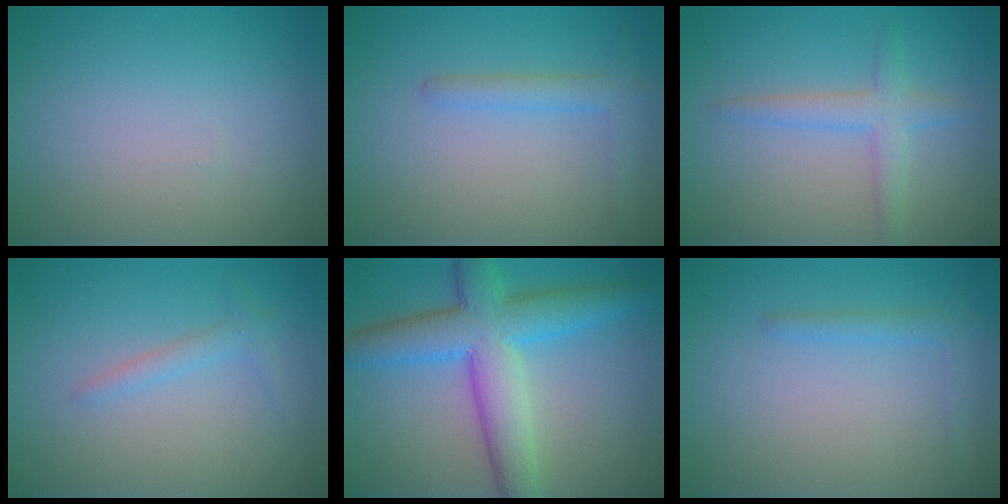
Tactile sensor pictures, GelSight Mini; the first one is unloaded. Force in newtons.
{"total": 2.0, "press": 2.0, "slide": 0.2}
{"total": 2.7, "press": 2.7, "slide": 0.2}
{"total": 1.4, "press": 1.4, "slide": 0.1}
{"total": 8.0, "press": 8.0, "slide": 0.3}
{"total": 1.4, "press": 1.4, "slide": 0.1}